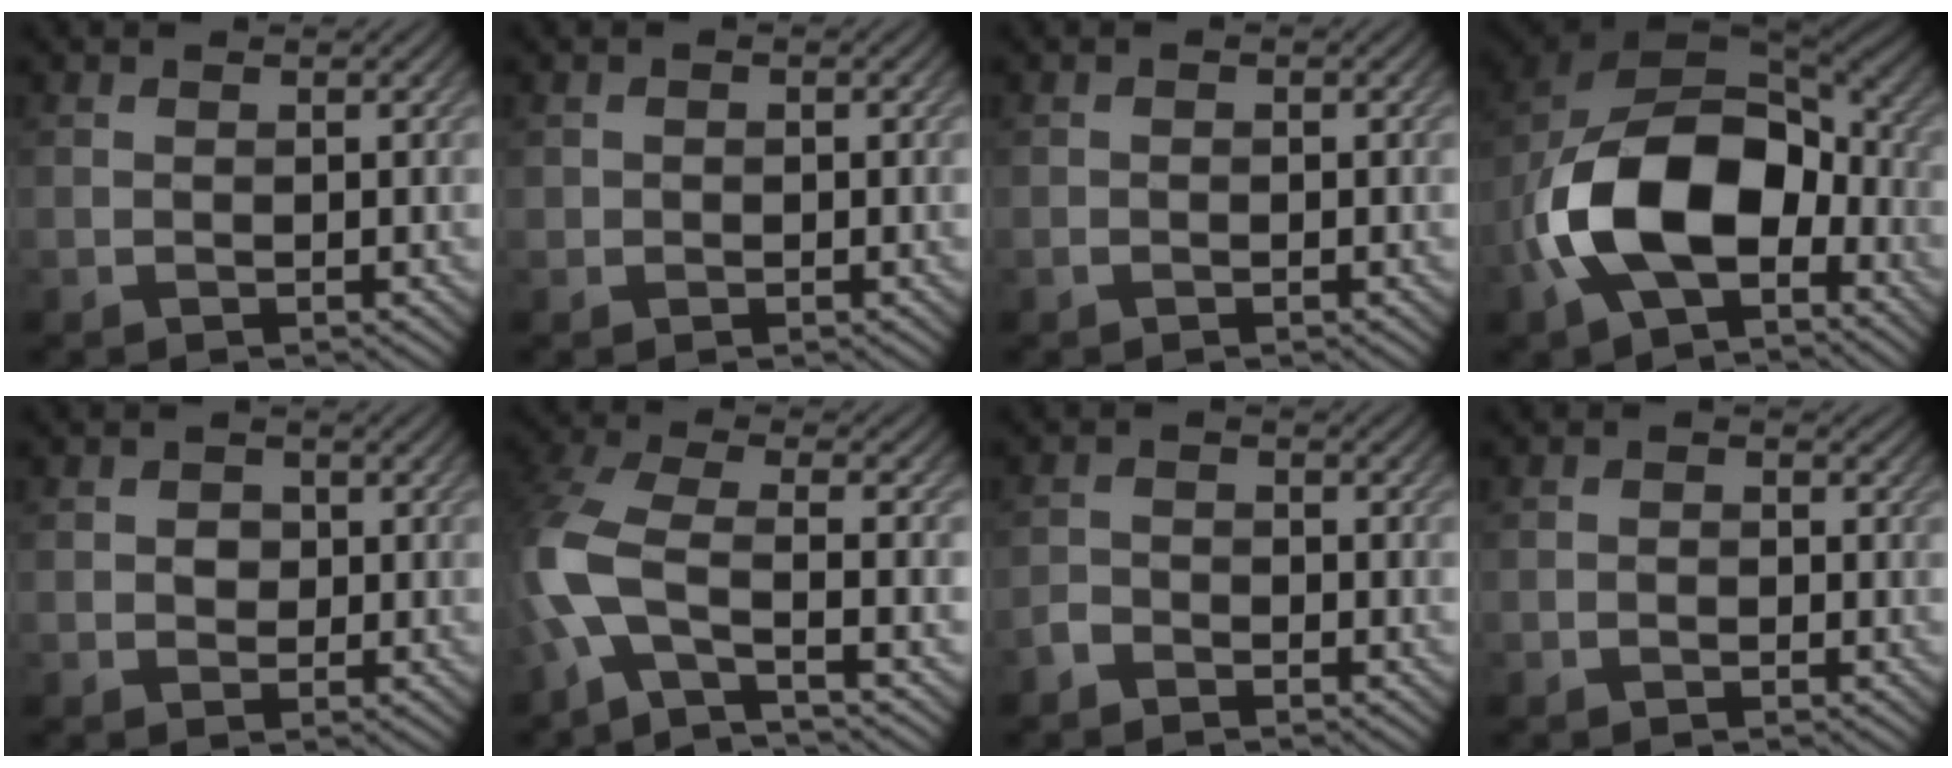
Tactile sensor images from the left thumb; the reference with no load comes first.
{"total": 1.0, "force": [-0.1, 0.9, 0.2], "torque": [-0.003, -0.005, -0.002]}
{"total": 0.7, "force": [-0.4, 0.5, 0.3], "torque": [-0.007, -0.001, -0.008]}
{"total": 16.3, "force": [-4.3, 9.5, 12.5], "torque": [-0.259, -0.014, -0.086]}
{"total": 1.8, "force": [0.0, 1.7, 0.7], "torque": [-0.009, -0.002, -0.004]}
{"total": 9.6, "force": [-3.3, 3.3, 8.3], "torque": [-0.198, -0.002, -0.085]}
{"total": 2.0, "force": [-1.7, 0.9, 0.5], "torque": [-0.009, 0.002, -0.040]}
{"total": 0.9, "force": [-0.4, 0.7, 0.4], "torque": [-0.005, -0.001, -0.010]}